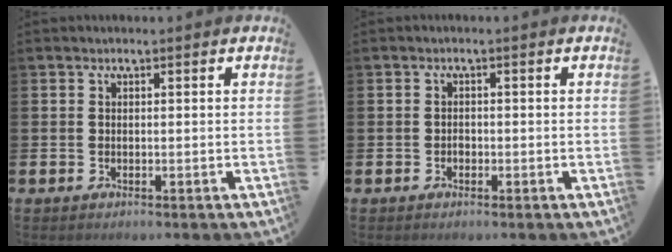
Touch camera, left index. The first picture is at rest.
{"total": 0.8, "force": [-0.4, 0.7, 0.2], "torque": [-0.003, 0.002, -0.009]}